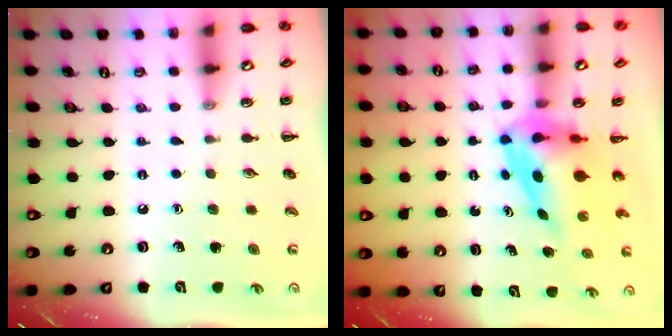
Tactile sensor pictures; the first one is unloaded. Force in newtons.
{"total": 6.3, "press": 5.9, "slide": 2.1}